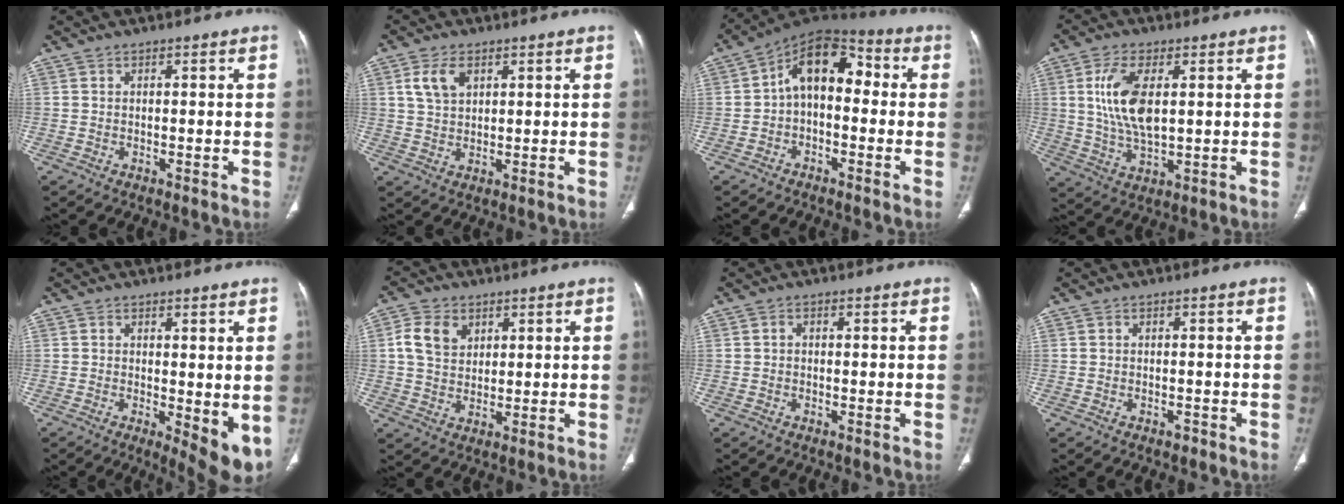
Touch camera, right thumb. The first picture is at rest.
{"total": 5.6, "force": [2.3, 3.5, 3.7], "torque": [-0.065, -0.005, 0.048]}
{"total": 11.8, "force": [0.2, 7.6, 9.1], "torque": [-0.106, 0.043, -0.015]}
{"total": 11.1, "force": [2.2, 5.4, 9.5], "torque": [-0.190, -0.010, 0.046]}
{"total": 7.4, "force": [-0.6, 2.7, 6.8], "torque": [-0.089, -0.020, -0.004]}
{"total": 7.0, "force": [2.5, 5.2, 3.9], "torque": [-0.059, -0.004, 0.046]}
{"total": 0.7, "force": [-0.1, 0.6, 0.5], "torque": [-0.004, 0.002, -0.007]}
{"total": 0.9, "force": [-0.6, 0.5, 0.3], "torque": [-0.003, 0.001, -0.011]}